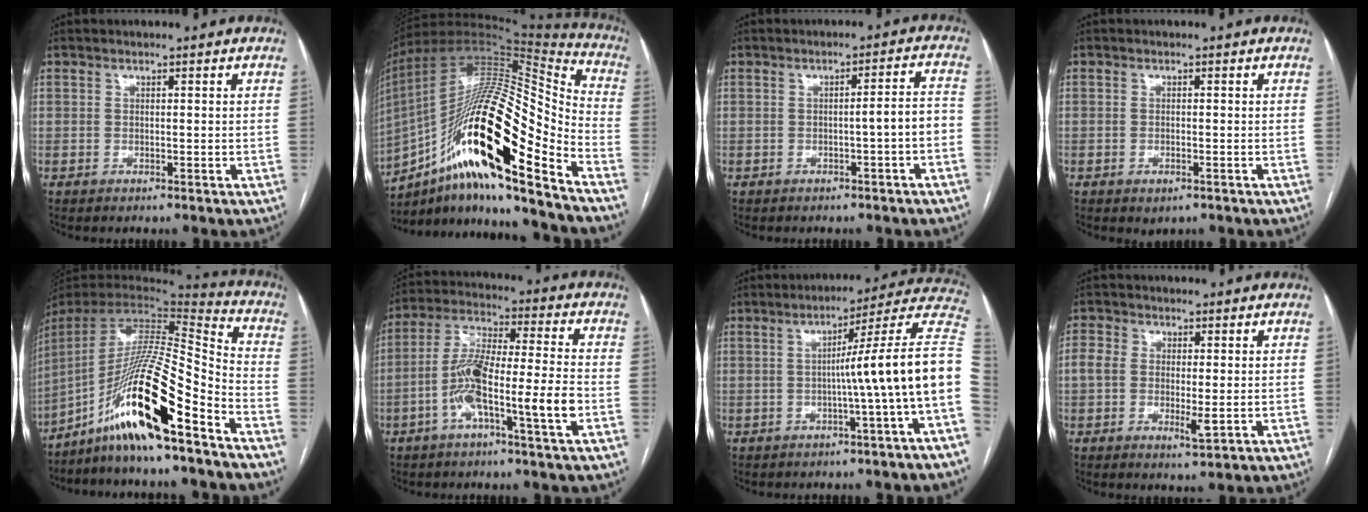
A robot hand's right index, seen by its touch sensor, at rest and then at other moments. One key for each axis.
{"total": 28.8, "fx": -14.3, "fy": 4.8, "fz": 24.5, "tx": -0.426, "ty": -0.004, "tz": -0.249}
{"total": 4.0, "fx": -1.6, "fy": 0.0, "fz": 3.7, "tx": -0.041, "ty": 0.015, "tz": -0.023}
{"total": 1.7, "fx": -0.9, "fy": 0.9, "fz": 1.2, "tx": -0.018, "ty": -0.001, "tz": -0.004}
{"total": 20.4, "fx": -12.8, "fy": 0.6, "fz": 15.8, "tx": -0.315, "ty": -0.008, "tz": -0.237}
{"total": 12.2, "fx": -4.1, "fy": 0.6, "fz": 11.5, "tx": -0.224, "ty": 0.012, "tz": -0.080}
{"total": 13.4, "fx": -1.8, "fy": -2.6, "fz": 13.0, "tx": -0.151, "ty": 0.026, "tz": -0.037}
{"total": 5.2, "fx": -0.4, "fy": 2.5, "fz": 4.5, "tx": -0.087, "ty": -0.006, "tz": -0.007}